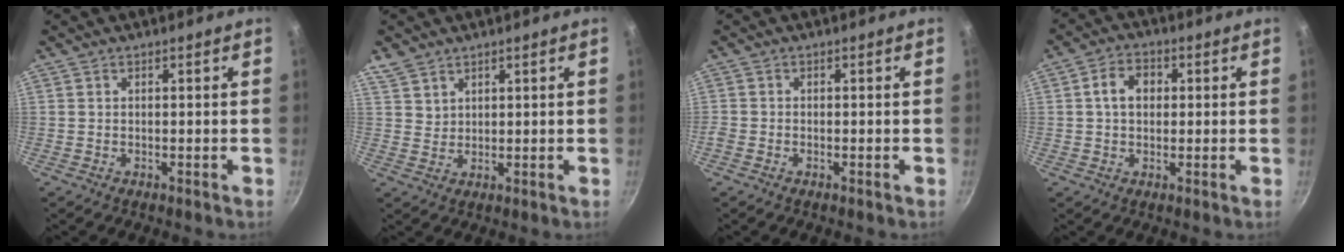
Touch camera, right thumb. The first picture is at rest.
{"total": 4.2, "force": [3.1, 2.6, 1.0], "torque": [-0.005, -0.002, 0.065]}
{"total": 1.1, "force": [-0.7, 0.7, 0.4], "torque": [-0.015, 0.002, -0.016]}
{"total": 5.9, "force": [0.9, 4.5, 3.8], "torque": [-0.046, 0.012, 0.007]}